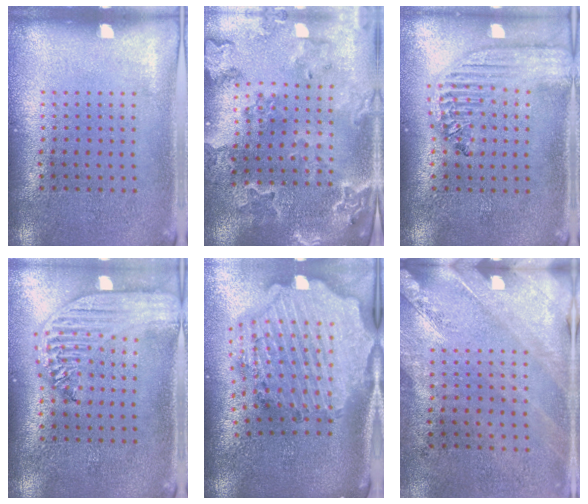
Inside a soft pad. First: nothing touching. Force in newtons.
{"total": 2.2, "press": 2.1, "slide": 0.4}
{"total": 2.1, "press": 1.9, "slide": 1.0}
{"total": 2.8, "press": 2.2, "slide": 1.6}
{"total": 3.9, "press": 3.3, "slide": 2.2}
{"total": 2.5, "press": 2.0, "slide": 1.4}